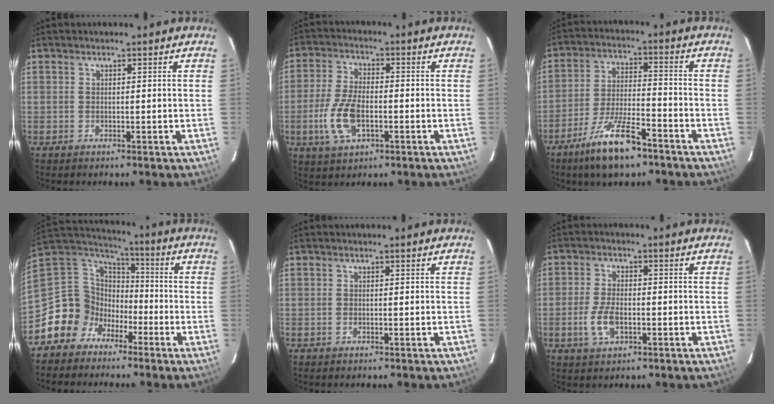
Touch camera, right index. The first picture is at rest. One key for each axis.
{"total": 9.5, "fx": -2.8, "fy": 4.7, "fz": 7.8, "tx": -0.172, "ty": -0.001, "tz": -0.050}
{"total": 12.1, "fx": -8.5, "fy": 3.2, "fz": 8.0, "tx": -0.170, "ty": -0.013, "tz": -0.151}
{"total": 12.7, "fx": -6.3, "fy": 10.7, "fz": 2.8, "tx": -0.082, "ty": 0.031, "tz": -0.124}
{"total": 0.5, "fx": -0.2, "fy": 0.2, "fz": 0.4, "tx": -0.008, "ty": 0.000, "tz": -0.004}
{"total": 6.0, "fx": -1.9, "fy": 3.0, "fz": 4.8, "tx": -0.107, "ty": -0.001, "tz": -0.034}